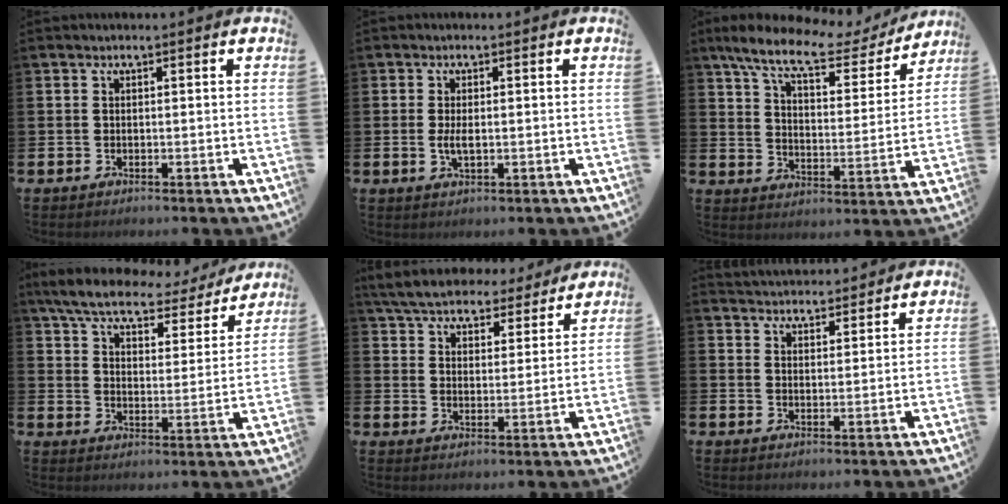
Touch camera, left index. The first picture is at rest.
{"total": 2.3, "force": [0.0, 0.9, 2.1], "torque": [-0.033, -0.001, -0.003]}
{"total": 10.0, "force": [8.3, 2.6, 4.8], "torque": [-0.110, -0.048, 0.138]}
{"total": 7.1, "force": [6.4, 1.6, 2.8], "torque": [-0.074, -0.041, 0.105]}
{"total": 6.3, "force": [6.0, 1.6, 1.1], "torque": [-0.050, -0.036, 0.105]}
{"total": 3.9, "force": [3.9, 0.6, -0.4], "torque": [-0.001, -0.024, 0.070]}